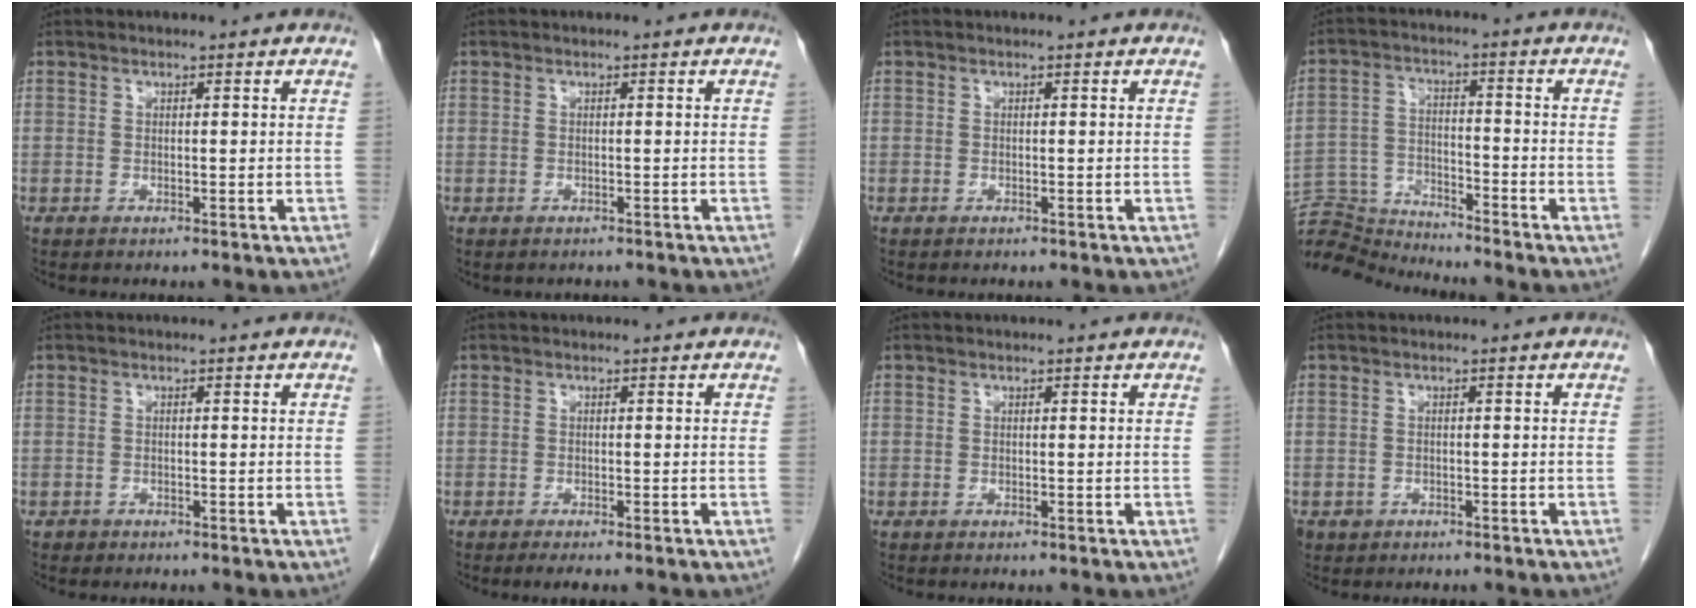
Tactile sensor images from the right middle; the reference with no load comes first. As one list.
[{"total": 1.0, "force": [-0.9, 0.5, 0.2], "torque": [-0.009, 0.000, -0.012]}, {"total": 0.5, "force": [-0.4, 0.3, 0.2], "torque": [-0.011, 0.000, -0.003]}, {"total": 9.8, "force": [-9.7, -0.8, -0.4], "torque": [0.003, 0.013, -0.183]}, {"total": 0.6, "force": [-0.4, 0.4, 0.0], "torque": [-0.007, 0.002, -0.008]}, {"total": 3.0, "force": [-2.3, 0.5, 1.8], "torque": [-0.022, -0.007, -0.028]}, {"total": 0.0}, {"total": 1.6, "force": [-0.9, 1.3, 0.2], "torque": [-0.010, 0.003, -0.011]}]